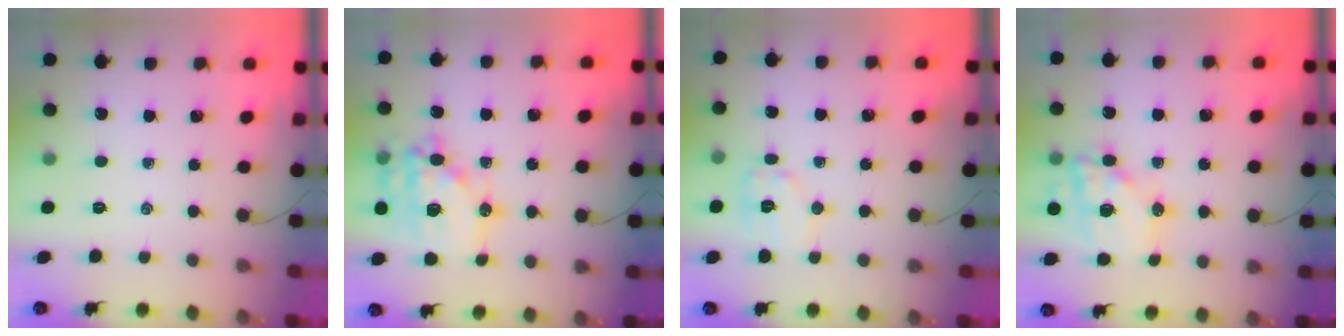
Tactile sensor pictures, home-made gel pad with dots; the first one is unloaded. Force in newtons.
{"total": 17.9, "press": 17.6, "slide": 3.4}
{"total": 7.4, "press": 7.4, "slide": 1.0}
{"total": 16.4, "press": 16.0, "slide": 3.8}